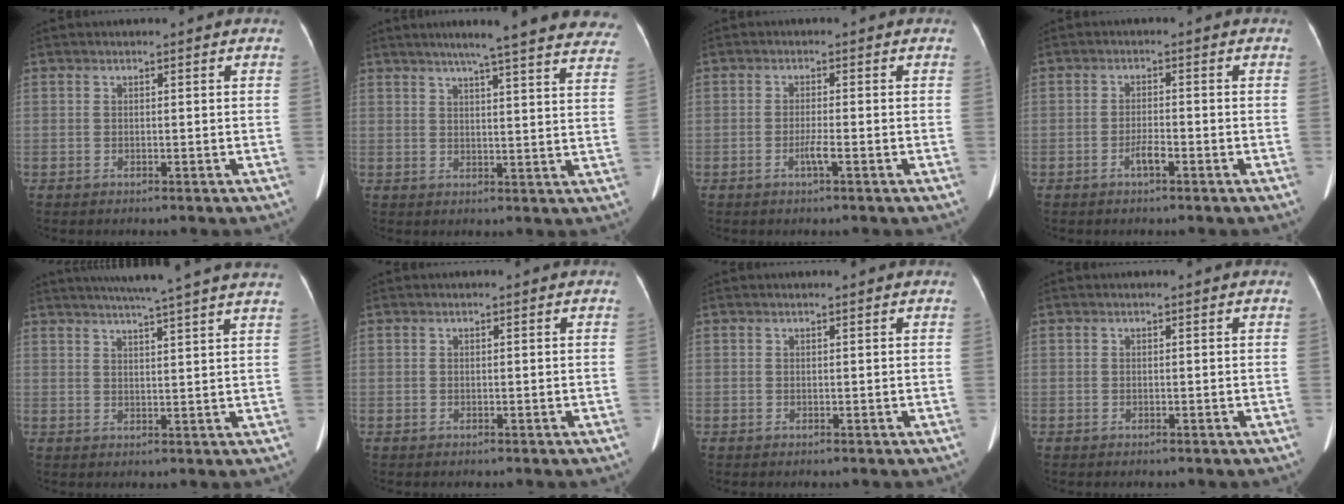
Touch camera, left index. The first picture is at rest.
{"total": 23.0, "force": [19.9, 1.8, 11.5], "torque": [-0.157, -0.022, 0.230]}
{"total": 1.9, "force": [-1.0, -0.2, 1.6], "torque": [-0.036, -0.003, -0.018]}
{"total": 2.2, "force": [-1.3, 0.3, 1.7], "torque": [-0.034, 0.000, -0.025]}
{"total": 16.0, "force": [13.9, -1.0, 7.9], "torque": [-0.128, 0.003, 0.172]}
{"total": 0.0}
{"total": 0.9, "force": [0.9, 0.0, 0.3], "torque": [-0.011, 0.009, 0.010]}
{"total": 0.0}